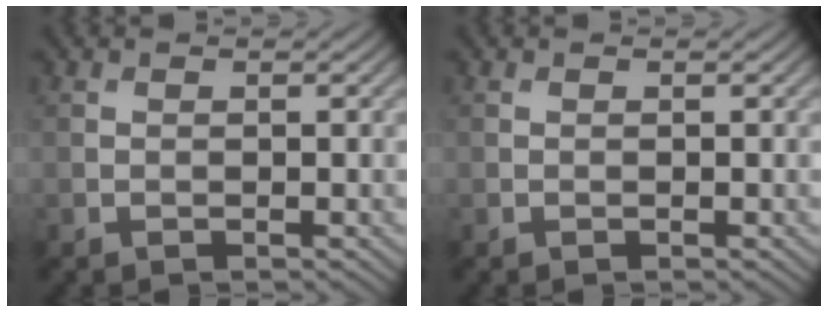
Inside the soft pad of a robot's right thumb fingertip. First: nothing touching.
{"total": 0.0}